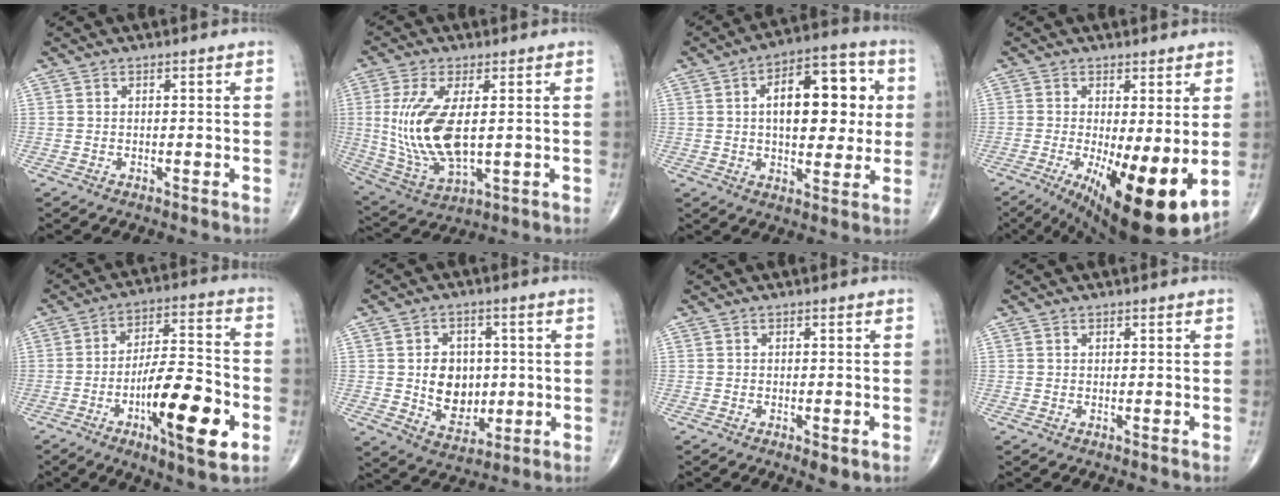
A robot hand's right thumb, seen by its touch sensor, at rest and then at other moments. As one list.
[{"total": 14.9, "force": [1.2, 6.6, 13.3], "torque": [-0.285, -0.018, 0.039]}, {"total": 17.0, "force": [2.9, 8.8, 14.3], "torque": [-0.169, 0.014, 0.039]}, {"total": 15.3, "force": [-3.0, 4.6, 14.3], "torque": [-0.205, -0.026, -0.028]}, {"total": 18.2, "force": [-6.2, 5.0, 16.4], "torque": [-0.257, 0.026, -0.096]}, {"total": 10.2, "force": [0.1, 8.0, 6.2], "torque": [-0.053, -0.002, 0.015]}, {"total": 2.5, "force": [-0.9, 0.9, 2.2], "torque": [-0.029, -0.001, -0.008]}, {"total": 0.0}]